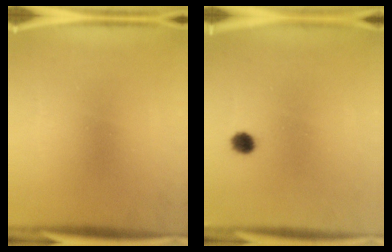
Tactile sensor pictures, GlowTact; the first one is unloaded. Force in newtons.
{"total": 2.4}